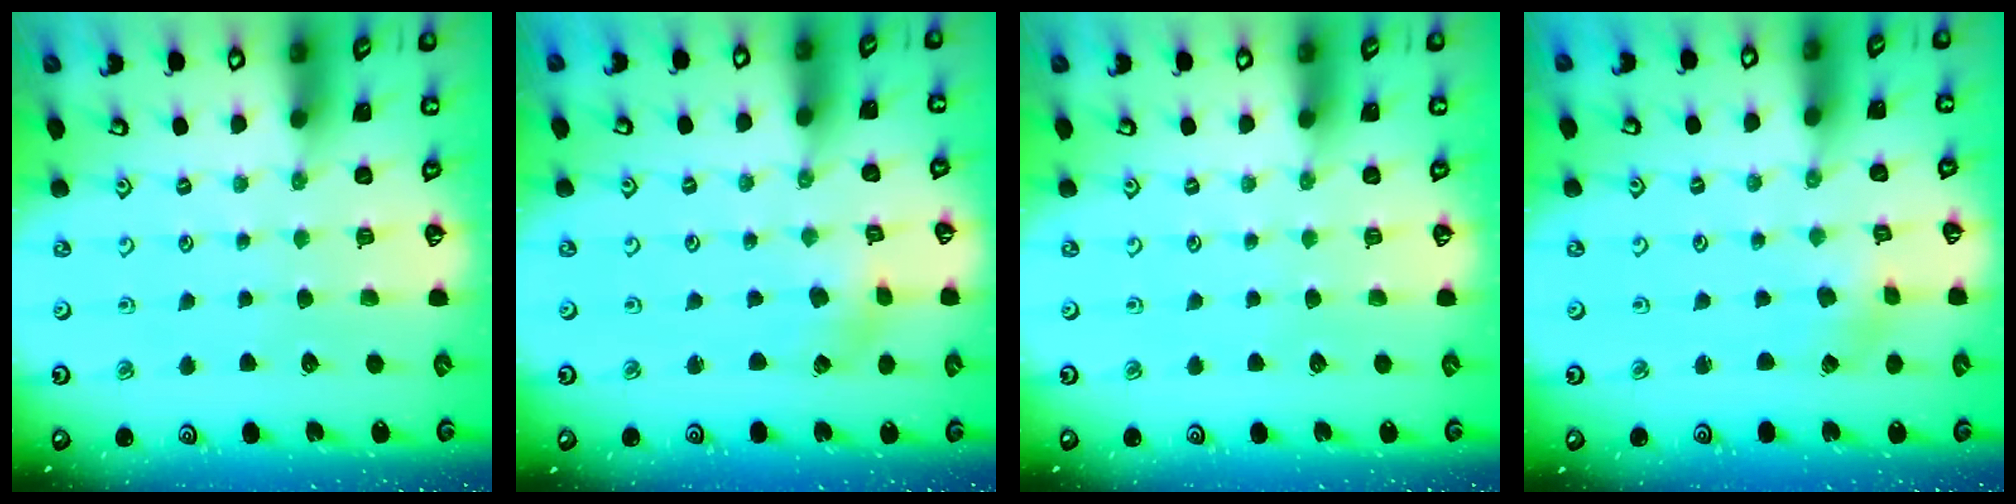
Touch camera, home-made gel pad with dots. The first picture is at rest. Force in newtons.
{"total": 1.4, "press": 1.4, "slide": 0.2}
{"total": 0.0}
{"total": 1.2, "press": 1.2, "slide": 0.2}